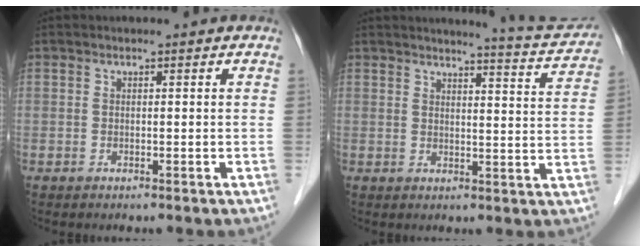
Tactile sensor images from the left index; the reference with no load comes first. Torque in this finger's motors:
{"motor_torque": [0.43, -0.70, 0.23, 0.04]}